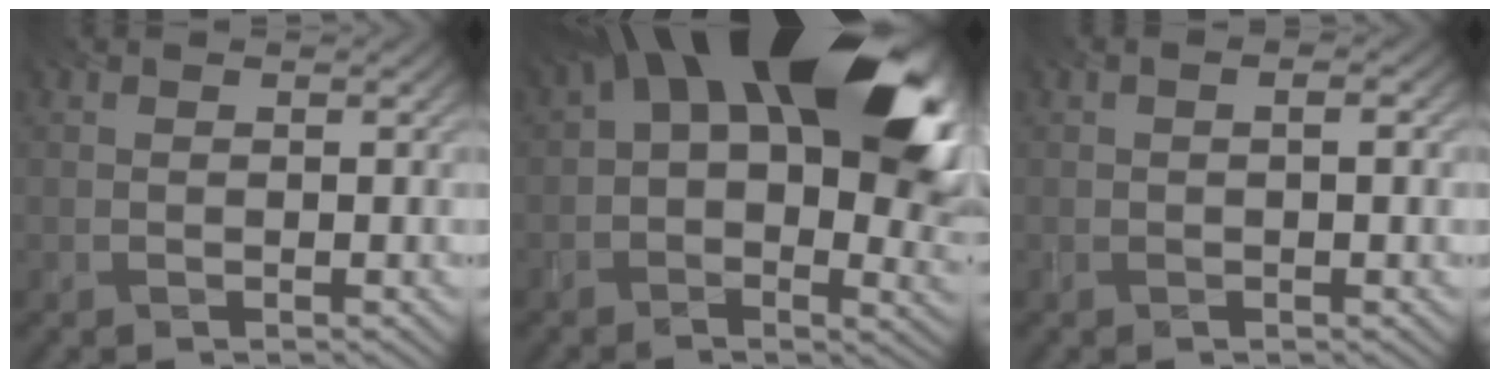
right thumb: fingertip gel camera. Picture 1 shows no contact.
{"total": 20.7, "force": [6.7, 10.8, 16.4], "torque": [-0.214, 0.017, 0.124]}
{"total": 0.9, "force": [-0.2, 0.2, 0.8], "torque": [-0.009, 0.001, -0.003]}